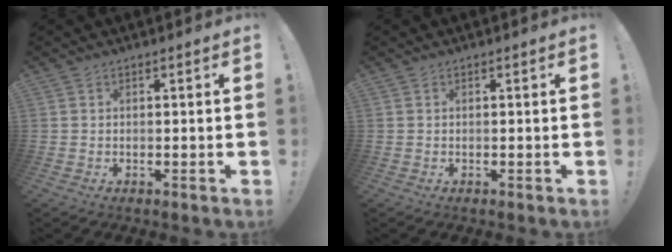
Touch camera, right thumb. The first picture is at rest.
{"total": 0.0}